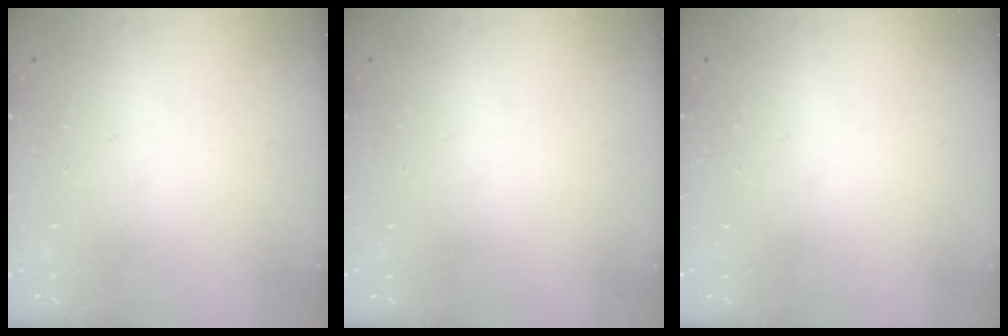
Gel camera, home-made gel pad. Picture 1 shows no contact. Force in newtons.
{"total": 0.0}
{"total": 0.0}